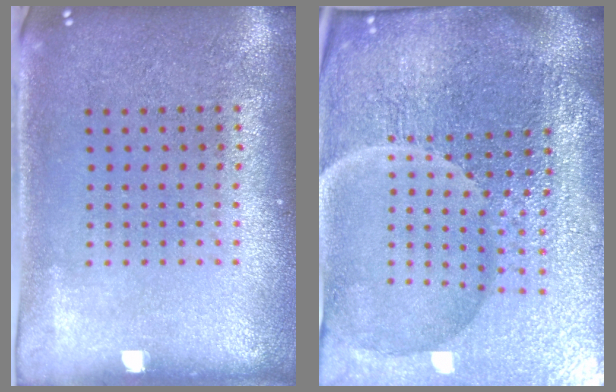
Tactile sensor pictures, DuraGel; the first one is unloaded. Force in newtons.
{"total": 7.2, "press": 6.3, "slide": 3.5}